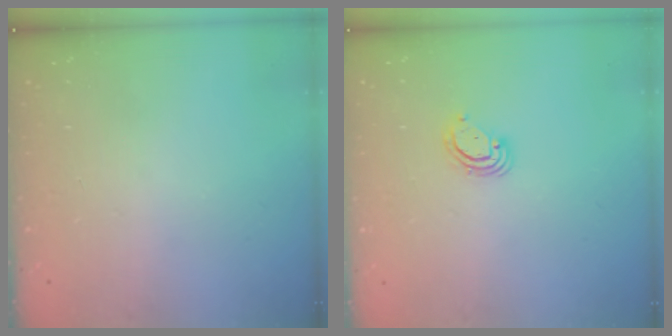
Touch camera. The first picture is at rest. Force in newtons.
{"total": 3.0, "press": 3.0, "slide": 0.2}